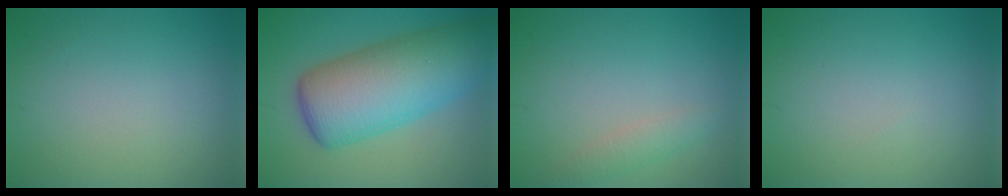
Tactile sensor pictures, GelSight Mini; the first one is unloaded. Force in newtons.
{"total": 11.3, "press": 11.2, "slide": 0.4}
{"total": 1.7, "press": 1.7, "slide": 0.1}
{"total": 0.0}